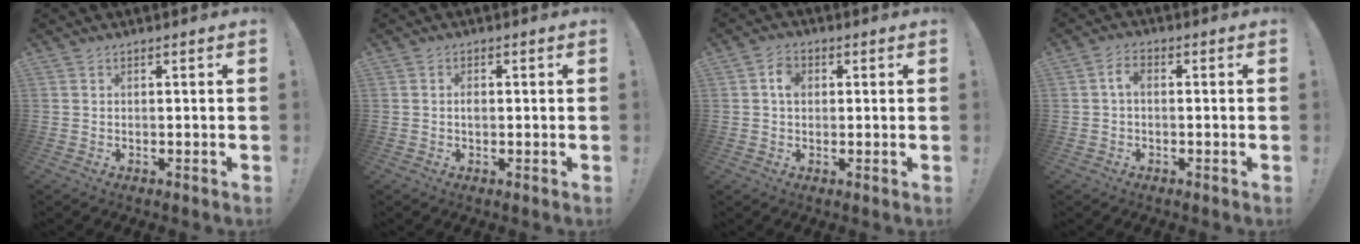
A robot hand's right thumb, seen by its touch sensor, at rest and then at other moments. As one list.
[{"total": 1.5, "force": [-0.4, 1.1, 1.1], "torque": [-0.019, 0.004, -0.008]}, {"total": 4.2, "force": [0.8, 3.3, 2.5], "torque": [-0.034, 0.002, 0.011]}, {"total": 3.0, "force": [0.3, 2.0, 2.3], "torque": [-0.050, 0.008, 0.003]}]